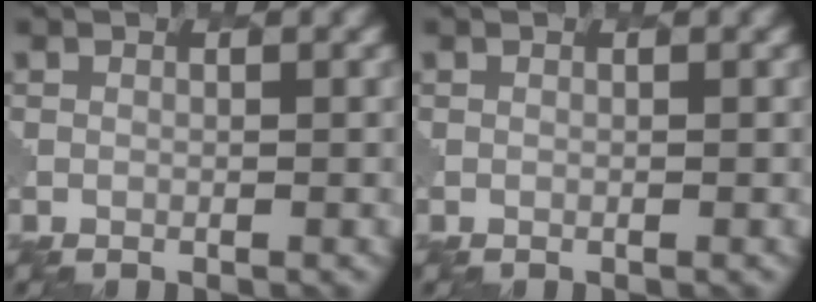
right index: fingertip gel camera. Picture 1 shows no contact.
{"total": 0.0}